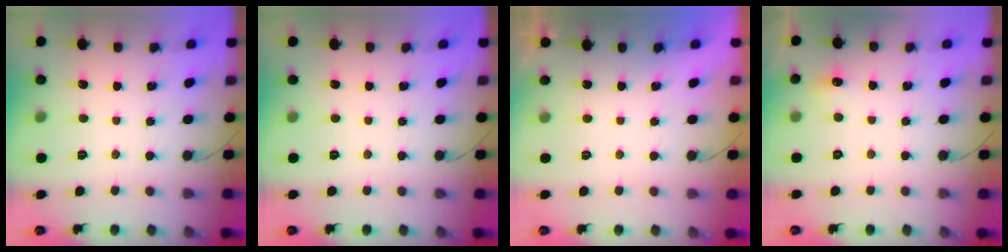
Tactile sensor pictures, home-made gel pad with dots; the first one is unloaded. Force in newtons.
{"total": 0.0}
{"total": 1.9, "press": 0.1, "slide": 1.9}
{"total": 4.8, "press": 4.6, "slide": 1.2}